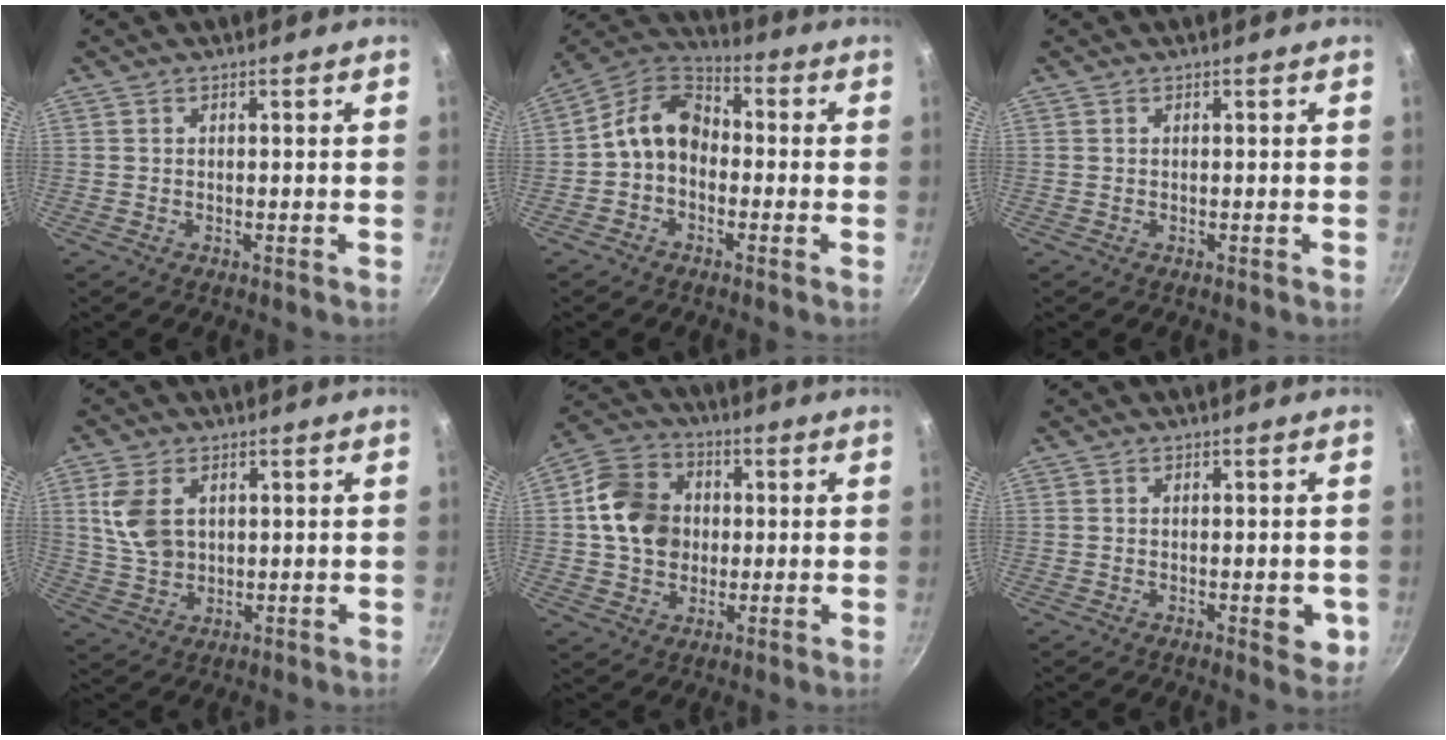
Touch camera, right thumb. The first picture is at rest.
{"total": 10.0, "force": [-1.1, 7.4, 6.5], "torque": [-0.087, 0.042, -0.042]}
{"total": 0.0}
{"total": 8.3, "force": [2.2, 5.6, 5.7], "torque": [-0.103, -0.010, 0.050]}
{"total": 12.8, "force": [1.0, 10.6, 7.2], "torque": [-0.103, 0.015, 0.008]}
{"total": 4.2, "force": [-0.8, 1.9, 3.7], "torque": [-0.037, -0.006, -0.012]}